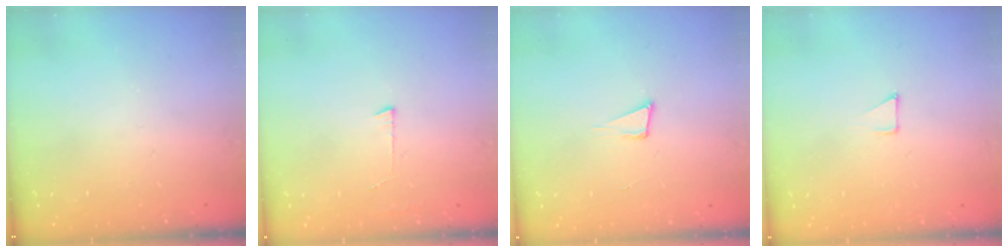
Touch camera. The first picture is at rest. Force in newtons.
{"total": 3.0, "press": 3.0, "slide": 0.3}
{"total": 5.1, "press": 3.8, "slide": 3.3}
{"total": 2.8, "press": 2.8, "slide": 0.2}